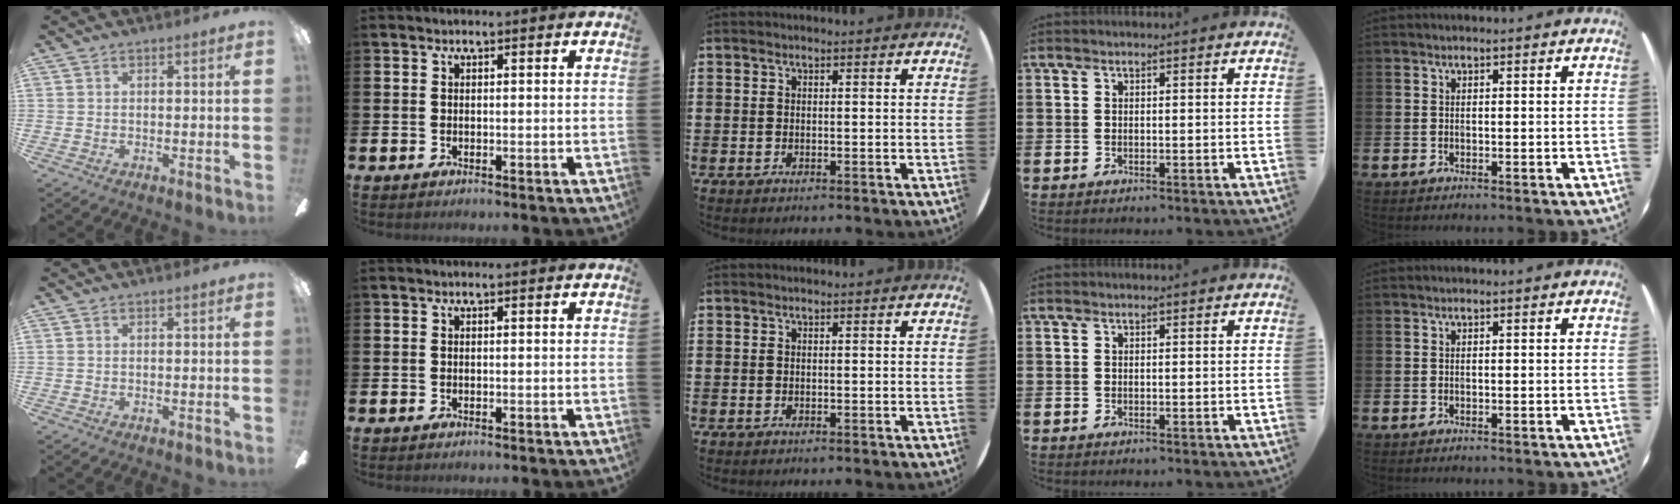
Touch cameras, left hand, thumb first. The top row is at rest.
{}